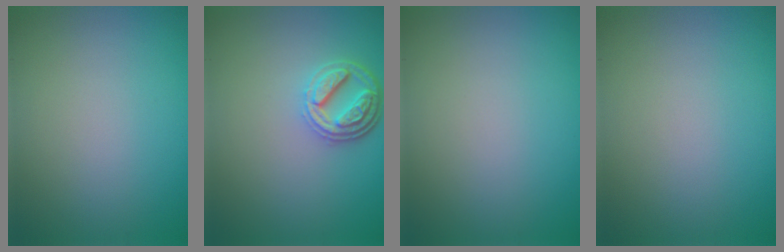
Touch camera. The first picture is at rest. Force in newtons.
{"total": 4.1, "press": 3.2, "slide": 2.5}
{"total": 0.0}
{"total": 0.0}